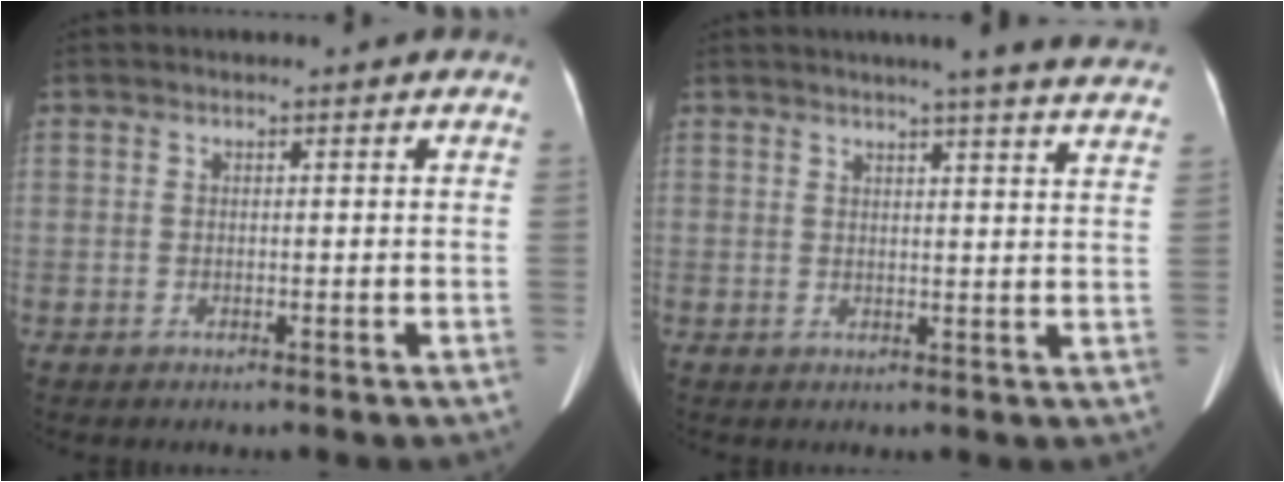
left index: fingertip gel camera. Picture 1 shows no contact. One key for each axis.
{"total": 17.8, "fx": 16.2, "fy": 0.1, "fz": 7.4, "tx": -0.092, "ty": -0.031, "tz": 0.178}